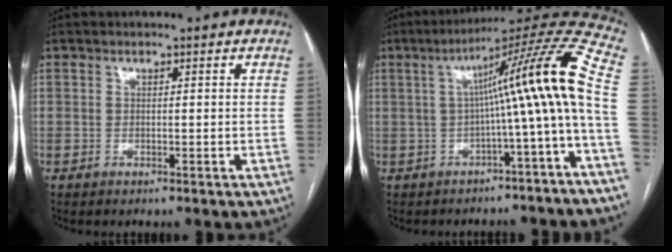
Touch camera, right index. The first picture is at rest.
{"total": 15.3, "force": [-0.9, -1.5, 15.2], "torque": [-0.206, 0.040, -0.019]}